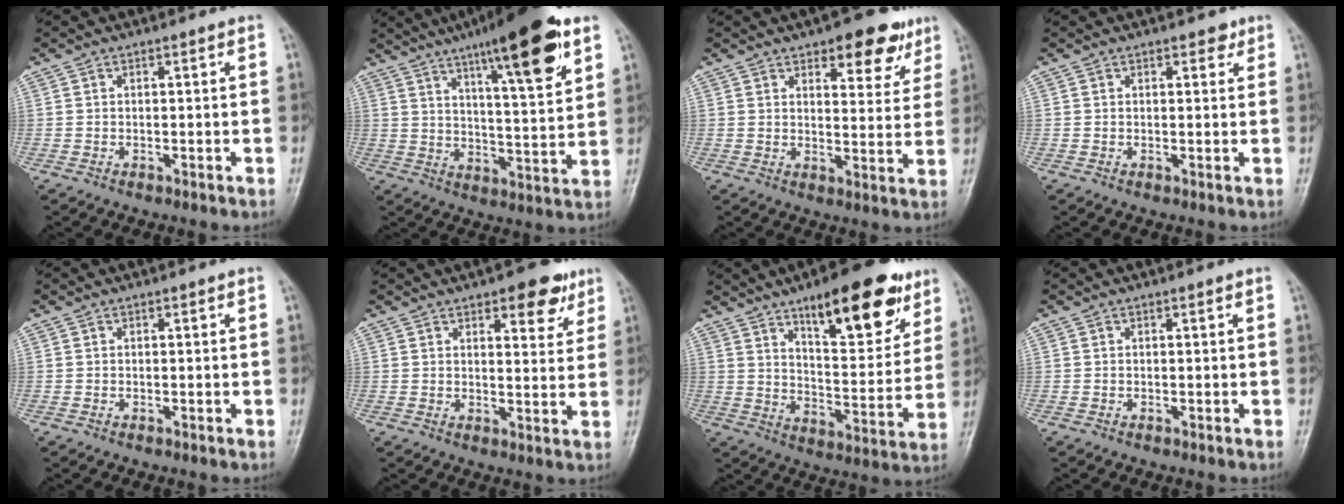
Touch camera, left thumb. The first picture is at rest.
{"total": 18.8, "force": [10.9, 3.7, 14.9], "torque": [-0.205, -0.043, 0.167]}
{"total": 10.5, "force": [6.5, 4.6, 6.8], "torque": [-0.048, -0.030, 0.084]}
{"total": 1.8, "force": [1.2, 1.0, 0.9], "torque": [0.003, -0.004, 0.012]}
{"total": 0.0}
{"total": 7.9, "force": [4.8, 3.3, 5.4], "torque": [-0.040, -0.022, 0.059]}
{"total": 20.0, "force": [11.9, 7.1, 14.4], "torque": [-0.159, -0.059, 0.183]}
{"total": 0.0}